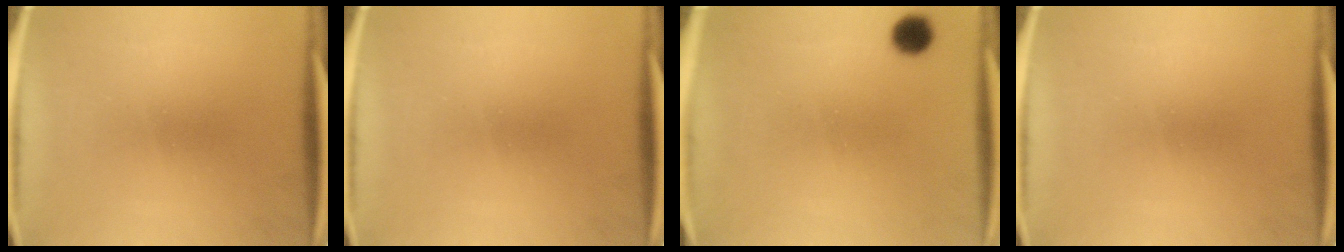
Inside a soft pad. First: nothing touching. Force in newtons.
{"total": 0.0}
{"total": 5.0}
{"total": 0.0}